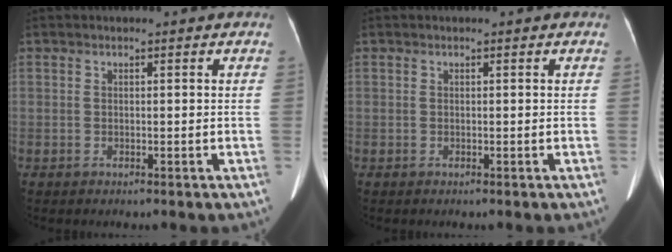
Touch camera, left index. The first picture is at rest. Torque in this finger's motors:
{"motor_torque": [0.00, 0.00, 0.00, 0.00]}